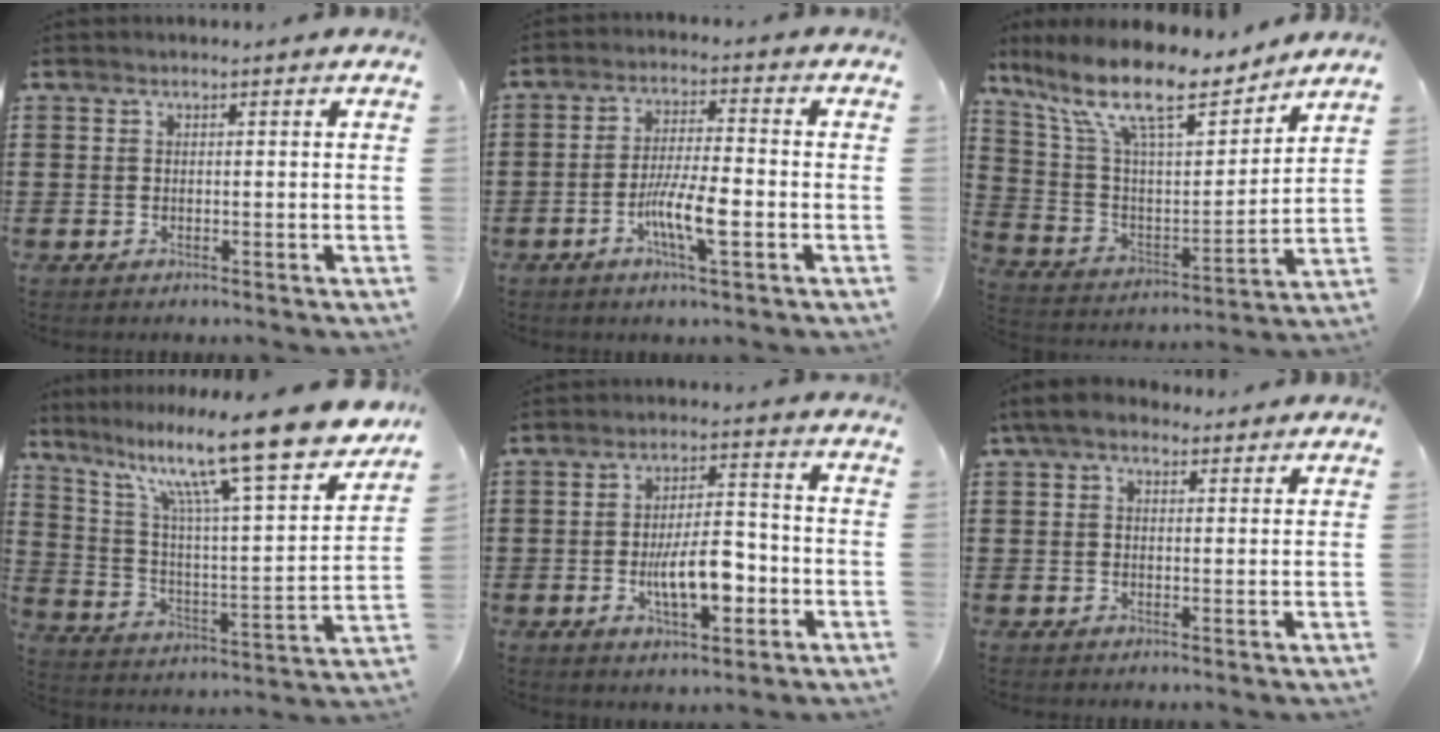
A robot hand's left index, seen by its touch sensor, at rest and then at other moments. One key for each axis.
{"total": 7.7, "fx": -2.8, "fy": 1.6, "fz": 7.0, "tx": -0.140, "ty": -0.008, "tz": -0.054}
{"total": 14.5, "fx": 10.8, "fy": 3.6, "fz": 9.0, "tx": -0.213, "ty": -0.062, "tz": 0.181}
{"total": 16.4, "fx": 12.4, "fy": 1.3, "fz": 10.6, "tx": -0.216, "ty": -0.081, "tz": 0.199}
{"total": 9.2, "fx": -2.6, "fy": 3.7, "fz": 8.0, "tx": -0.136, "ty": -0.005, "tz": -0.051}
{"total": 4.0, "fx": 2.5, "fy": 2.4, "fz": 2.0, "tx": -0.049, "ty": 0.010, "tz": 0.046}